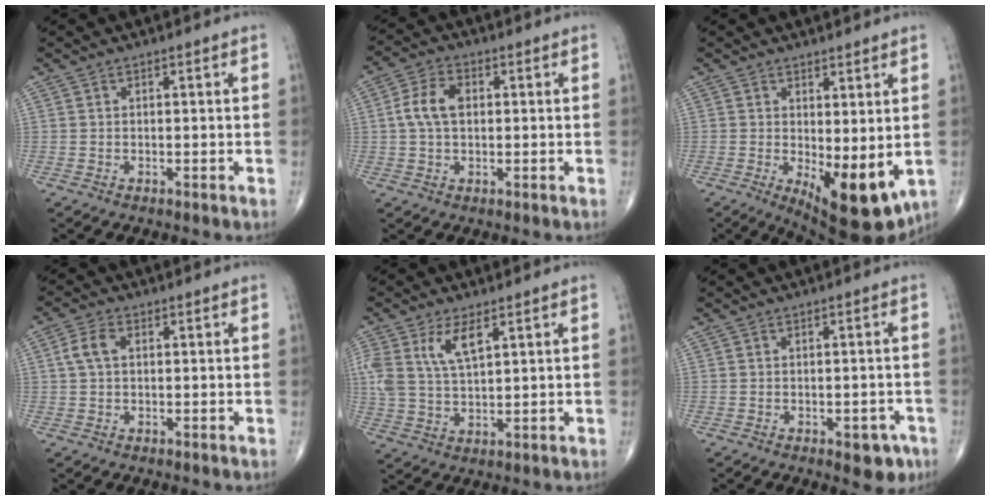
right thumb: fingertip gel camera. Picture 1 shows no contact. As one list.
[{"total": 6.6, "force": [0.7, 4.2, 5.0], "torque": [-0.102, 0.016, 0.008]}, {"total": 10.7, "force": [-1.3, 4.2, 9.7], "torque": [-0.130, -0.026, -0.004]}, {"total": 4.0, "force": [0.8, 2.5, 3.1], "torque": [-0.070, 0.010, 0.013]}, {"total": 8.3, "force": [3.7, 3.5, 6.5], "torque": [-0.134, -0.007, 0.081]}, {"total": 4.5, "force": [-2.2, 2.4, 3.2], "torque": [-0.014, 0.010, -0.022]}]